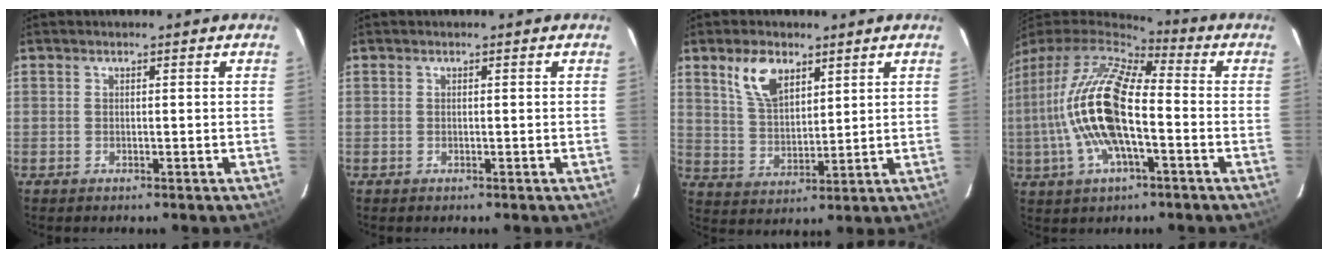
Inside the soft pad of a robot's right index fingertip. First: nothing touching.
{"total": 0.0}
{"total": 8.6, "force": [5.0, 4.4, 5.4], "torque": [-0.101, 0.011, 0.104]}
{"total": 18.5, "force": [-2.7, 6.5, 17.1], "torque": [-0.326, -0.006, -0.058]}